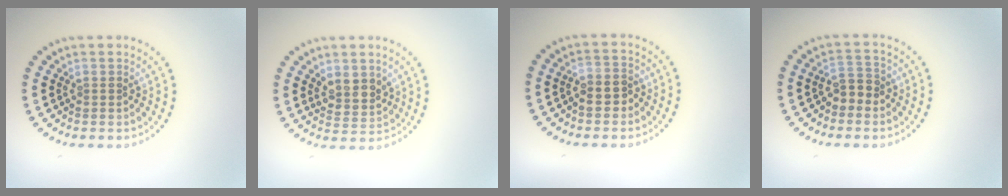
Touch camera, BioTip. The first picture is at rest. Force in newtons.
{"total": 2.4, "press": 2.1, "slide": 1.2}
{"total": 1.6, "press": 1.5, "slide": 0.5}
{"total": 2.0, "press": 1.8, "slide": 0.7}